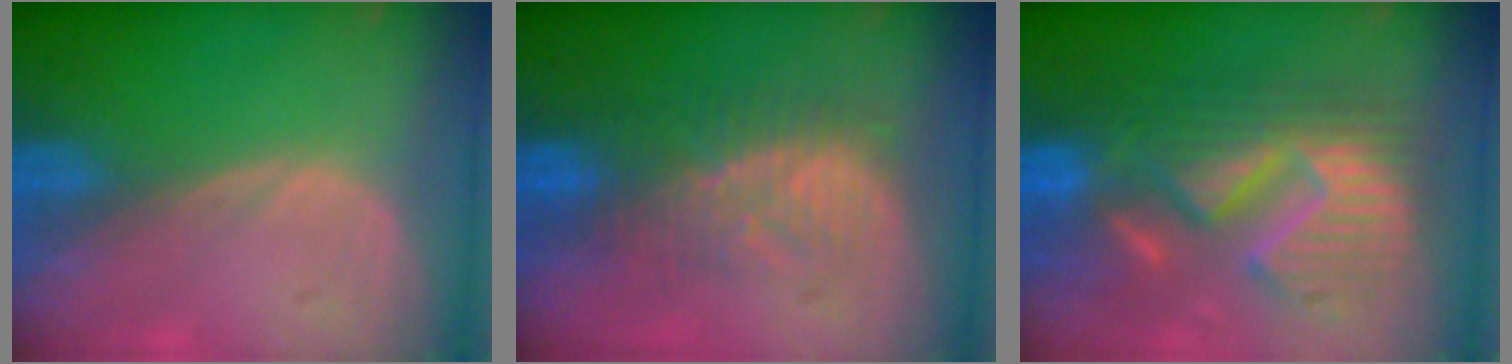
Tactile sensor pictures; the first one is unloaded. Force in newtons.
{"total": 8.1, "press": 7.9, "slide": 1.7}
{"total": 12.9, "press": 12.8, "slide": 1.4}